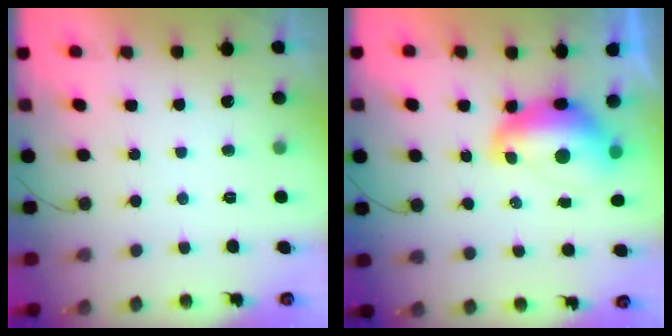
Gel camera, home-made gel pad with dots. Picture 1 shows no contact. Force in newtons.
{"total": 10.9, "press": 10.8, "slide": 1.0}